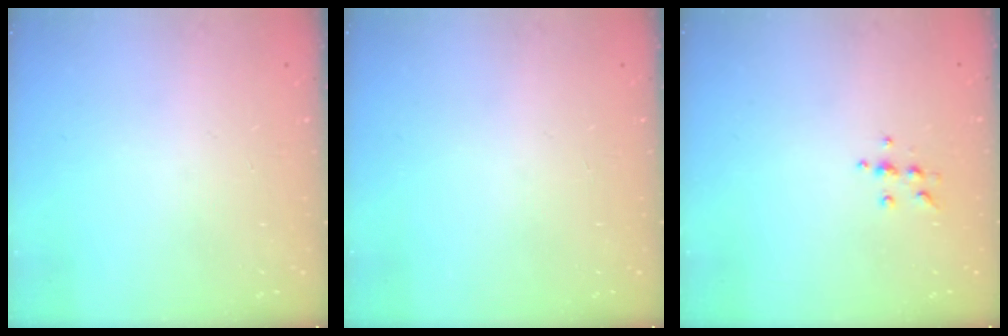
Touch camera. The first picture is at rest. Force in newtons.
{"total": 0.0}
{"total": 5.0, "press": 4.9, "slide": 0.5}